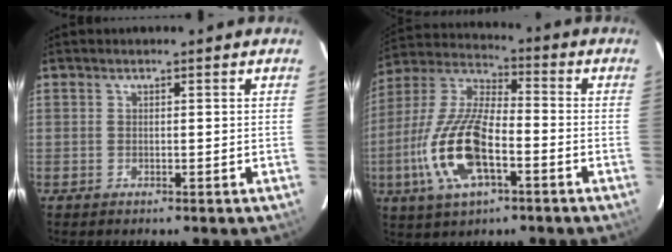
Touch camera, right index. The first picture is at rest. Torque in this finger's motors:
{"motor_torque": [1.94, -0.20, 1.05, 0.21]}